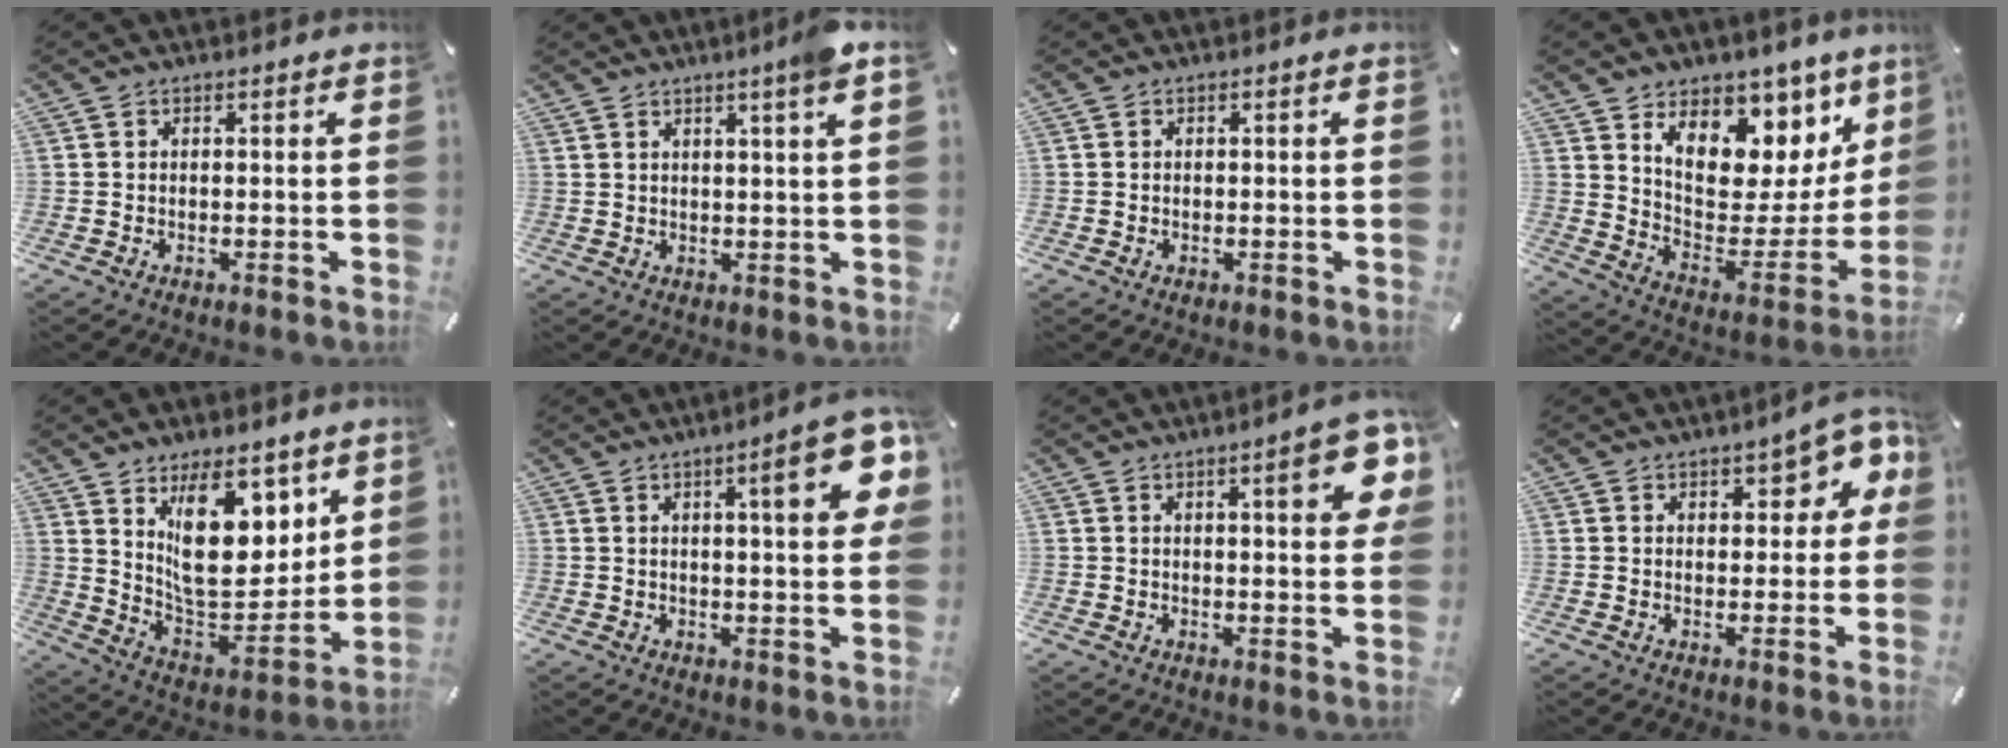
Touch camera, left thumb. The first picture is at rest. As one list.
[{"total": 4.3, "force": [2.7, -0.5, 3.4], "torque": [-0.064, -0.007, 0.044]}, {"total": 0.0}, {"total": 13.5, "force": [8.4, 8.9, 5.8], "torque": [-0.070, -0.086, 0.144]}, {"total": 19.1, "force": [9.5, 10.4, 12.9], "torque": [-0.200, -0.068, 0.170]}, {"total": 14.2, "force": [5.3, 3.4, 12.8], "torque": [-0.165, -0.024, 0.075]}, {"total": 11.2, "force": [4.4, 3.2, 9.8], "torque": [-0.128, -0.015, 0.068]}, {"total": 8.1, "force": [3.9, 4.3, 5.6], "torque": [-0.059, -0.017, 0.061]}]